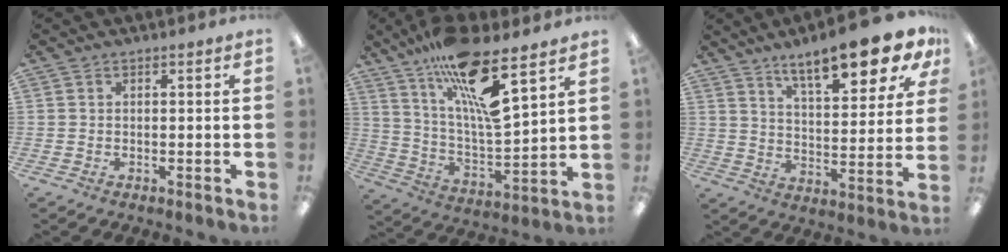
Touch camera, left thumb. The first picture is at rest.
{"total": 18.5, "force": [12.2, 3.8, 13.4], "torque": [-0.240, -0.067, 0.201]}
{"total": 15.7, "force": [12.1, 4.1, 9.1], "torque": [-0.138, -0.072, 0.199]}